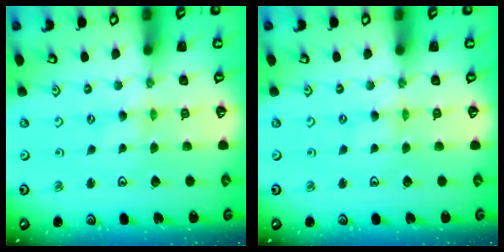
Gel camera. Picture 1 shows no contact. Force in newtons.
{"total": 0.6, "press": 0.6, "slide": 0.1}